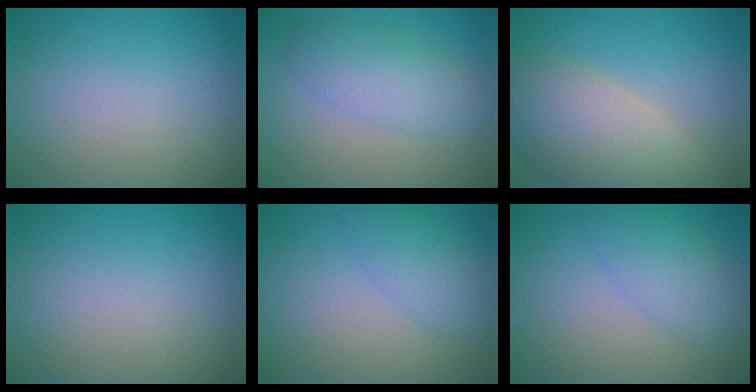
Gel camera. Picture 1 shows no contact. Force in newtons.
{"total": 4.1, "press": 4.1, "slide": 0.1}
{"total": 8.8, "press": 8.7, "slide": 1.0}
{"total": 0.0}
{"total": 3.3, "press": 3.3, "slide": 0.2}
{"total": 3.8, "press": 3.8, "slide": 0.1}